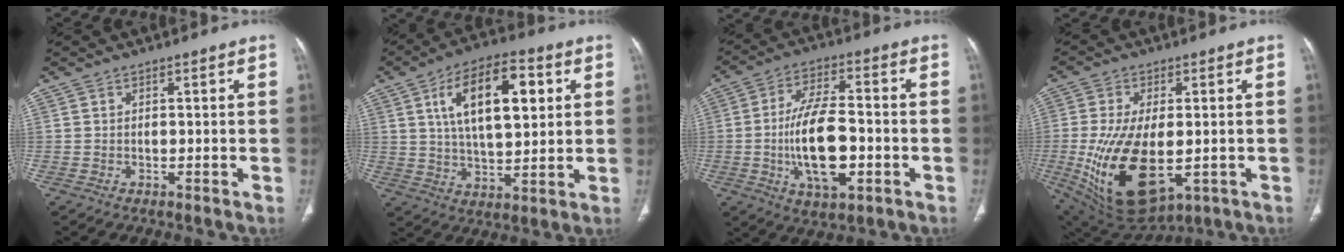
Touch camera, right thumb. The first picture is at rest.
{"total": 15.7, "force": [4.8, 7.3, 13.1], "torque": [-0.196, -0.002, 0.079]}
{"total": 14.8, "force": [-3.0, 6.5, 12.9], "torque": [-0.229, 0.012, -0.048]}
{"total": 18.1, "force": [-3.4, 9.3, 15.2], "torque": [-0.295, -0.021, -0.029]}